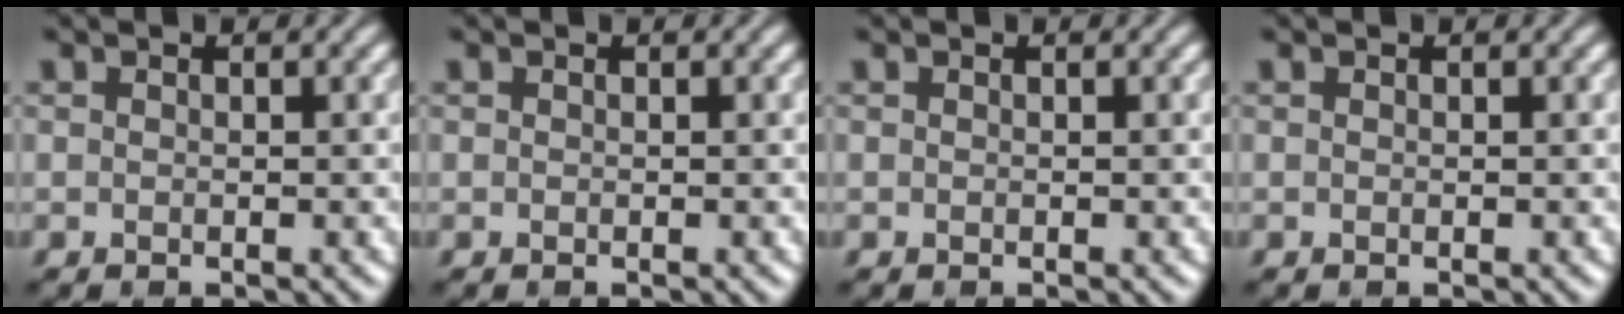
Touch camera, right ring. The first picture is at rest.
{"total": 0.0}
{"total": 0.0}
{"total": 0.0}